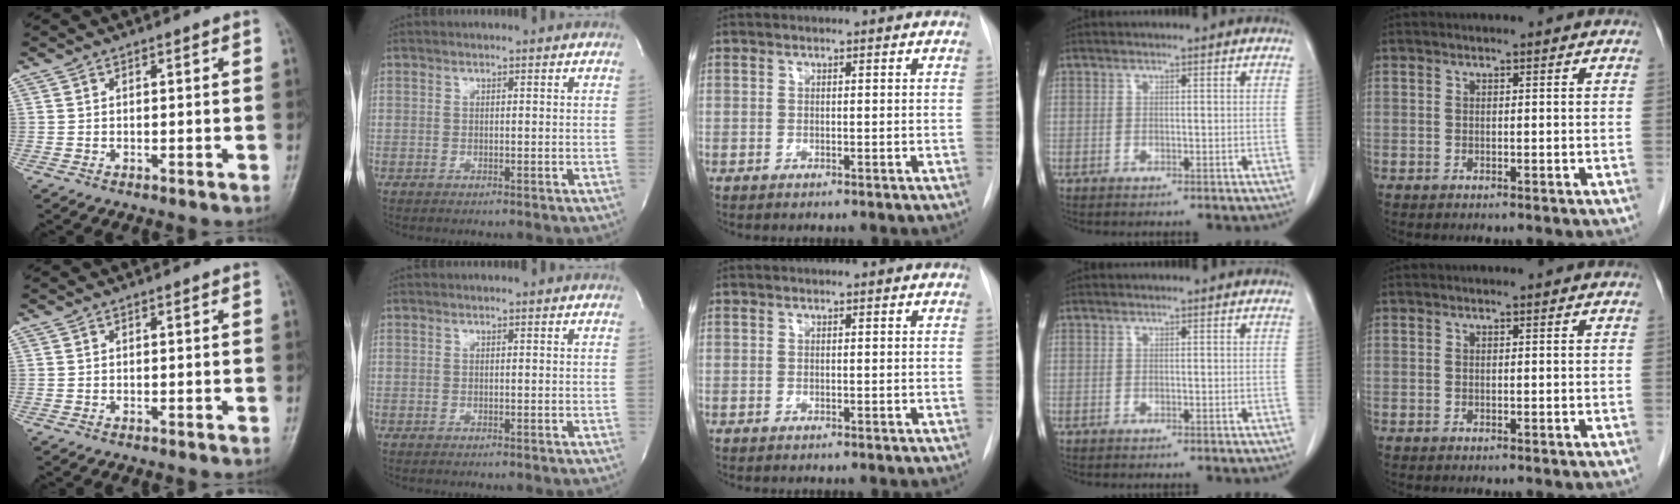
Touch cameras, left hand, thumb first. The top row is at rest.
{}